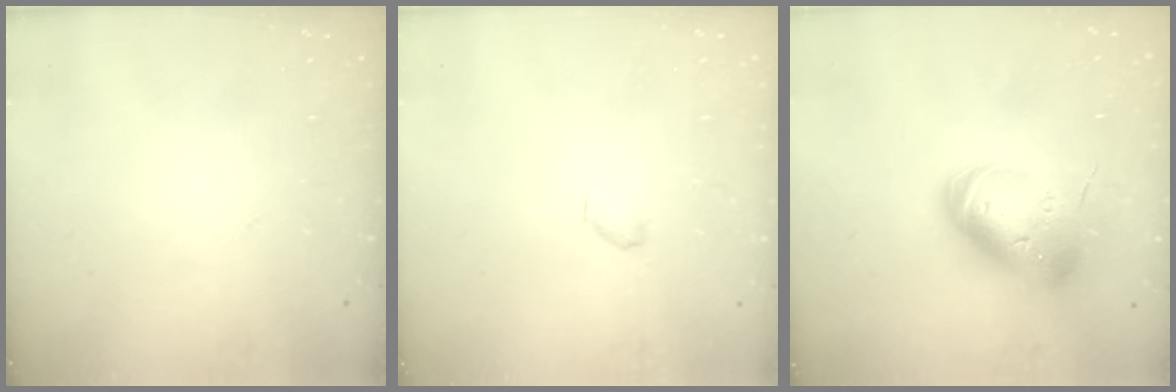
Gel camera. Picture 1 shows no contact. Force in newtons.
{"total": 2.9, "press": 2.9, "slide": 0.5}
{"total": 18.2, "press": 18.0, "slide": 2.6}